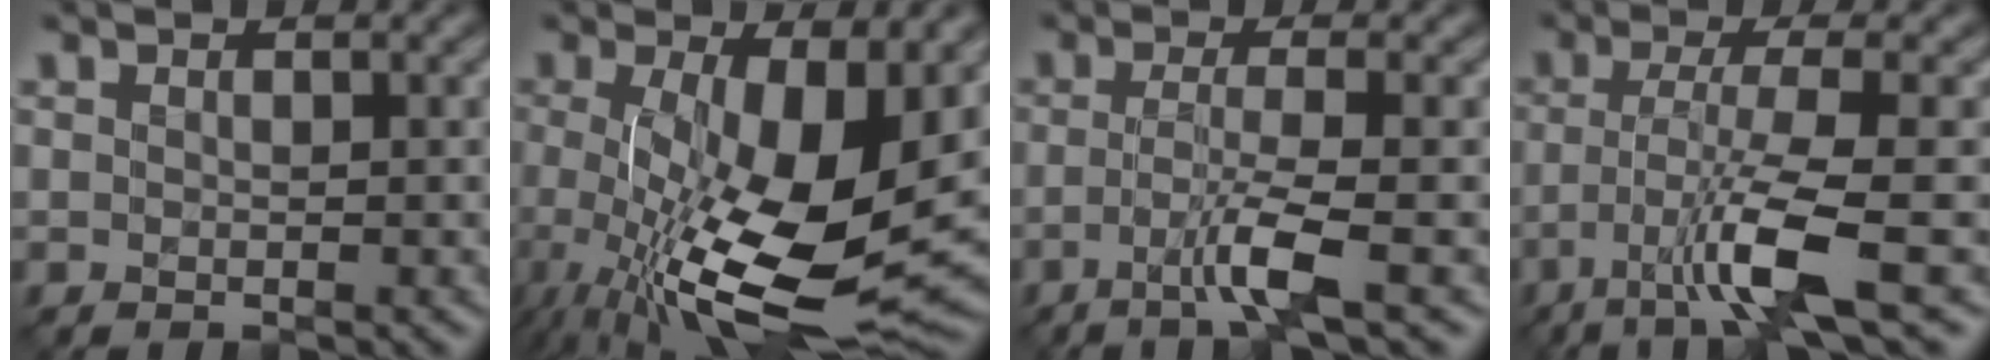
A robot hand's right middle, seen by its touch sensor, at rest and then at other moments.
{"total": 13.3, "force": [-2.1, 4.9, 12.1], "torque": [-0.203, -0.030, -0.024]}
{"total": 3.8, "force": [-1.8, 0.3, 3.3], "torque": [-0.057, -0.001, -0.038]}
{"total": 6.0, "force": [-2.7, 0.3, 5.3], "torque": [-0.099, -0.004, -0.049]}